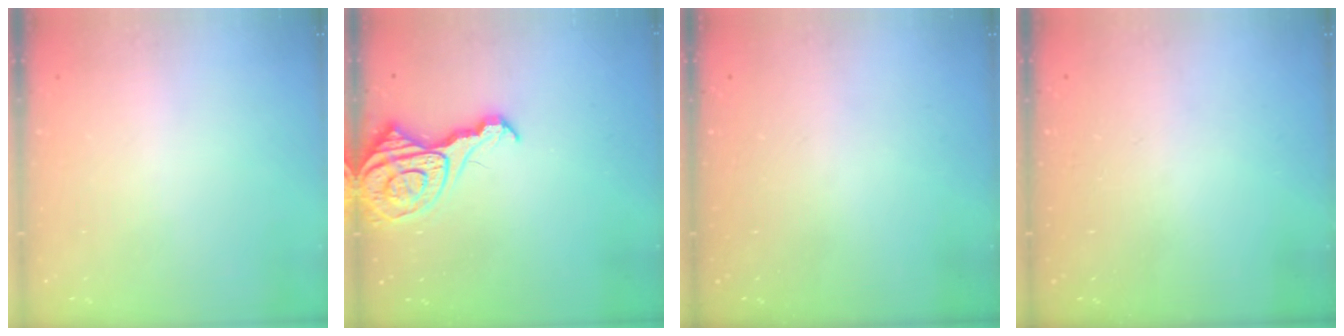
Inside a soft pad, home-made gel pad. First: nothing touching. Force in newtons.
{"total": 12.9, "press": 12.8, "slide": 1.4}
{"total": 0.0}
{"total": 0.0}